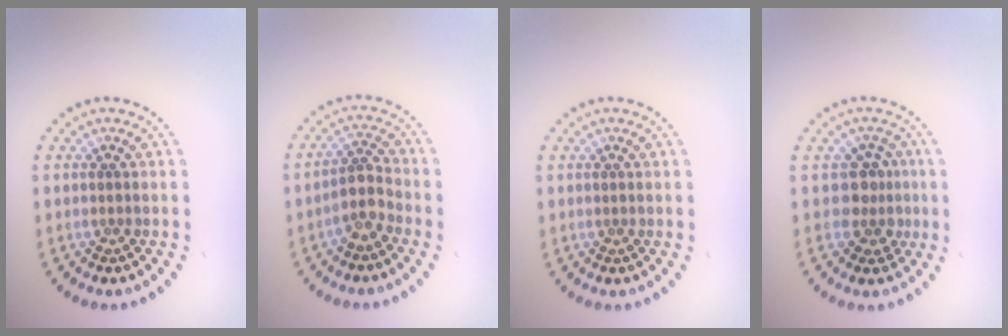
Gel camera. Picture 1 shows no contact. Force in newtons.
{"total": 2.5, "press": 2.0, "slide": 1.4}
{"total": 0.0}
{"total": 2.5, "press": 1.9, "slide": 1.6}